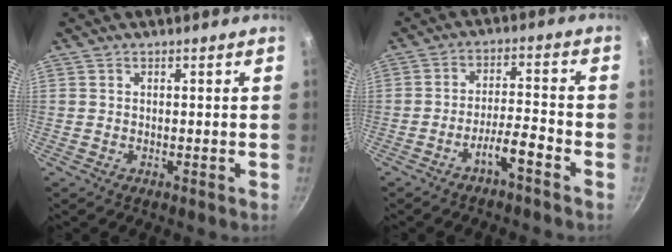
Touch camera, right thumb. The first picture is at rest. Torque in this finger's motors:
{"motor_torque": [0.07, -0.19, 0.86, -0.43, -0.02]}